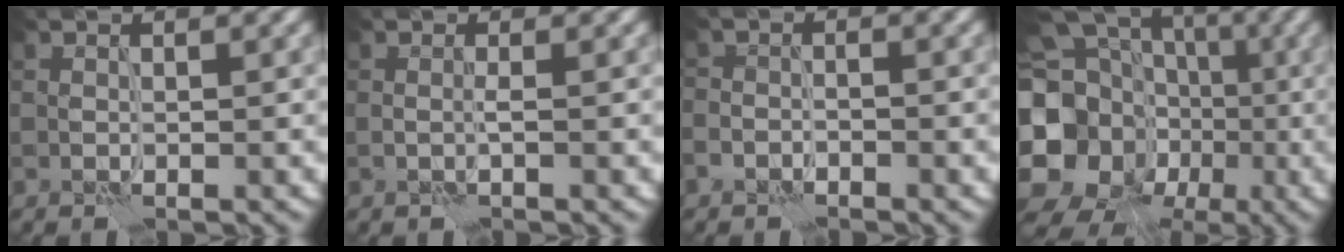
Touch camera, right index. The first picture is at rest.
{"total": 0.8, "force": [-0.4, -0.8, 0.0], "torque": [-0.003, -0.002, -0.008]}
{"total": 1.4, "force": [-1.4, 0.2, -0.2], "torque": [0.009, 0.005, -0.027]}
{"total": 20.0, "force": [-2.3, 17.6, 9.1], "torque": [-0.206, -0.008, -0.070]}